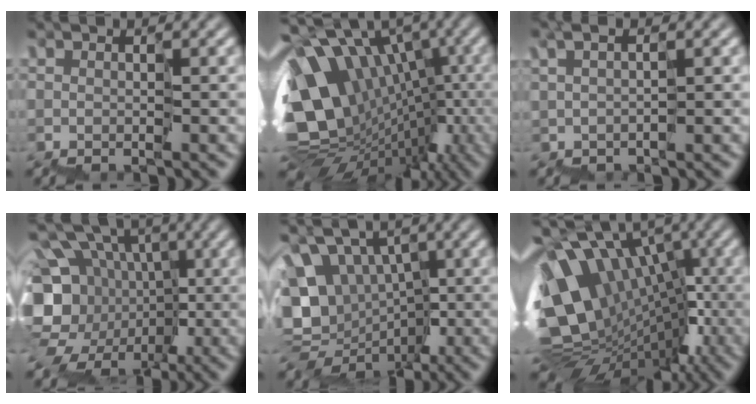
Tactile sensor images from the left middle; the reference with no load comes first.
{"total": 13.9, "force": [-0.1, 9.9, 9.6], "torque": [-0.174, 0.008, 0.025]}
{"total": 0.6, "force": [0.3, -0.5, 0.0], "torque": [-0.007, 0.003, 0.006]}
{"total": 11.5, "force": [-1.3, 9.5, 6.3], "torque": [-0.110, -0.015, -0.015]}
{"total": 8.0, "force": [0.3, 6.7, 4.4], "torque": [-0.060, 0.008, 0.008]}
{"total": 12.2, "force": [-0.7, 8.1, 9.1], "torque": [-0.157, 0.020, 0.001]}